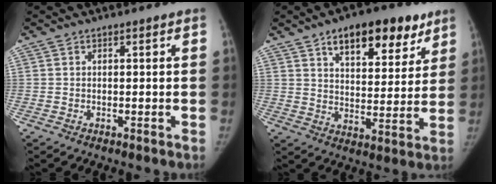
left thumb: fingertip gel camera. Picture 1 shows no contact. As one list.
[{"total": 16.7, "force": [9.7, 8.3, 10.7], "torque": [-0.100, -0.031, 0.144]}]